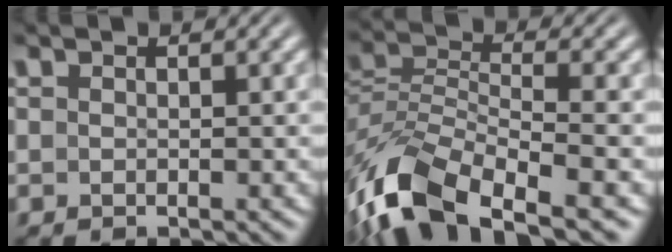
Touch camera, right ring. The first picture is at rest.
{"total": 8.8, "force": [-5.0, 4.6, 5.6], "torque": [-0.136, -0.035, -0.063]}